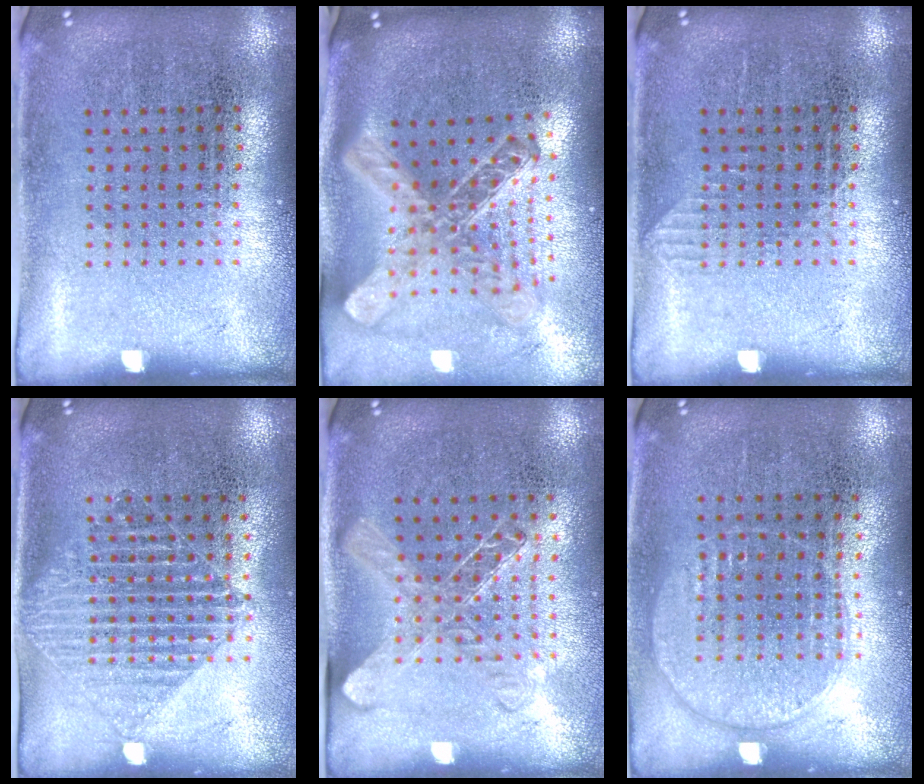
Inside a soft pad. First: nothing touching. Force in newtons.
{"total": 2.7, "press": 2.0, "slide": 1.9}
{"total": 0.6, "press": 0.5, "slide": 0.2}
{"total": 1.5, "press": 1.3, "slide": 0.7}
{"total": 1.4, "press": 1.3, "slide": 0.6}
{"total": 1.0, "press": 0.9, "slide": 0.4}